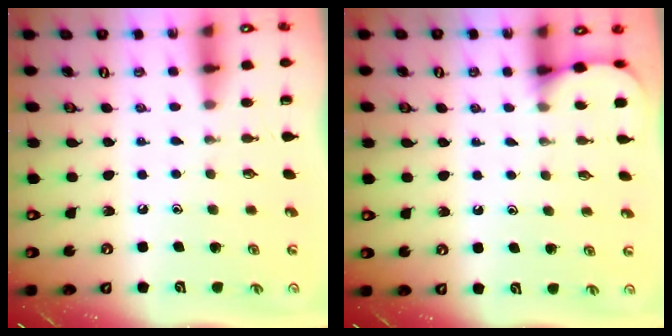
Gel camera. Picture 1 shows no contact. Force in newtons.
{"total": 3.5, "press": 3.5, "slide": 0.3}